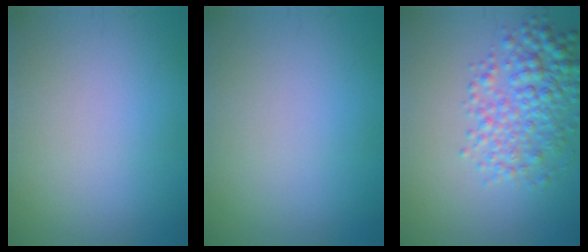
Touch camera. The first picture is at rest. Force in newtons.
{"total": 0.0}
{"total": 5.0, "press": 5.0, "slide": 0.2}